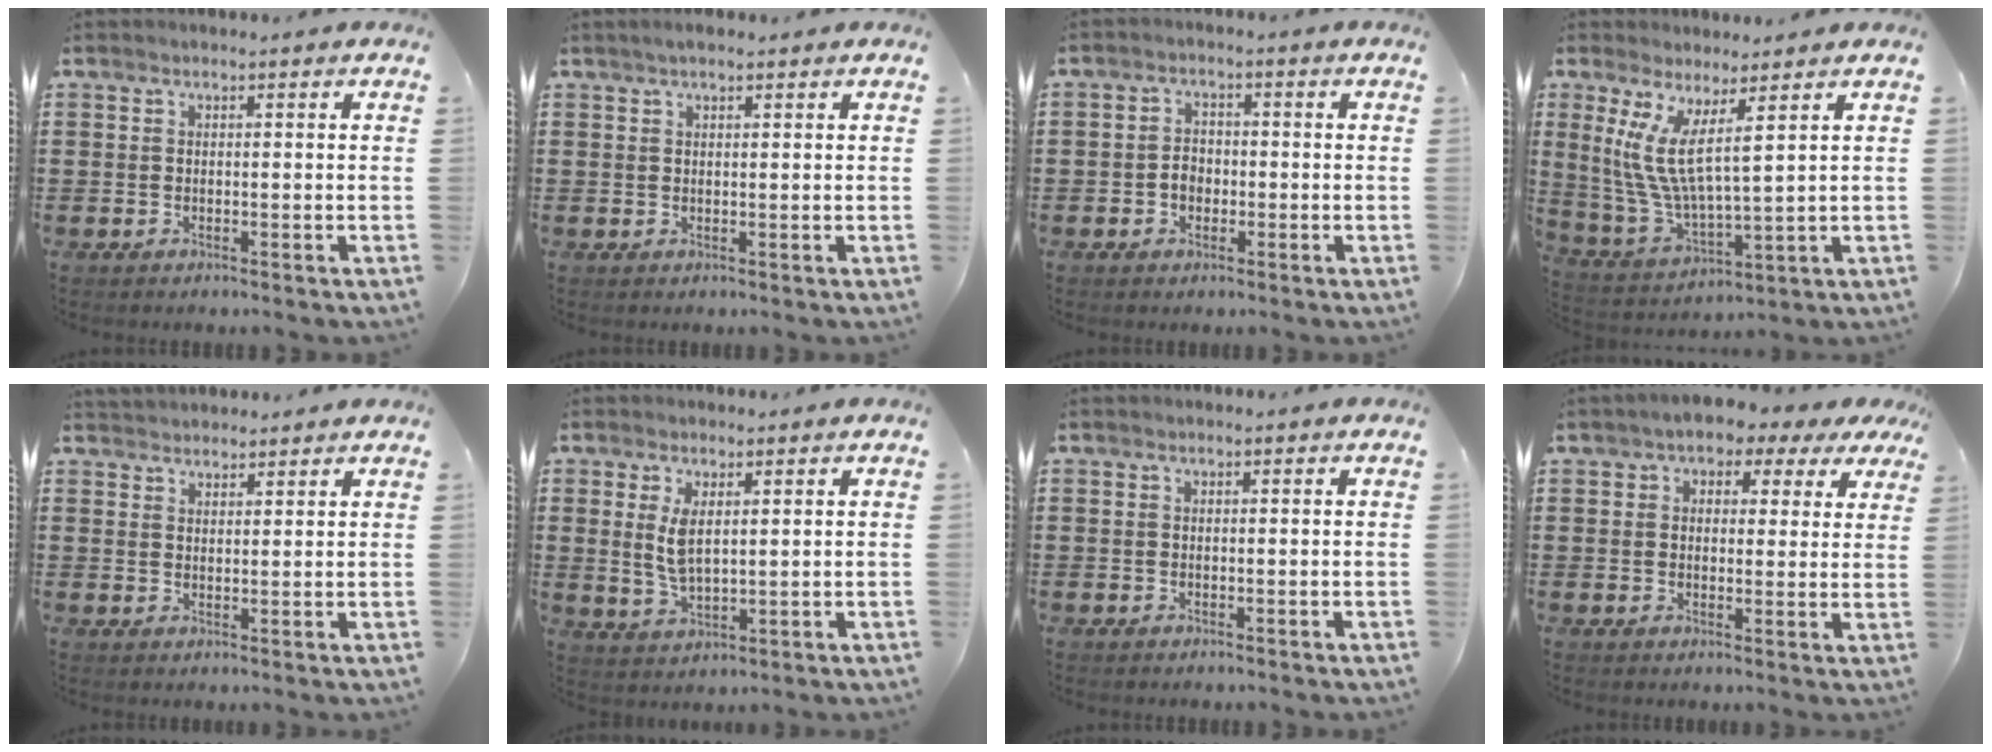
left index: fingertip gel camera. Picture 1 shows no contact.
{"total": 1.3, "force": [1.0, 0.3, 0.8], "torque": [-0.017, 0.003, 0.018]}
{"total": 2.6, "force": [-0.8, 2.0, 1.3], "torque": [-0.029, 0.002, -0.018]}
{"total": 8.5, "force": [4.2, 1.8, 7.1], "torque": [-0.174, -0.025, 0.073]}
{"total": 2.4, "force": [2.3, 0.5, -0.3], "torque": [-0.001, -0.001, 0.047]}
{"total": 4.8, "force": [1.4, 2.2, 4.0], "torque": [-0.092, 0.003, 0.021]}
{"total": 0.0}
{"total": 2.9, "force": [1.9, 1.9, 1.0], "torque": [-0.028, -0.004, 0.025]}